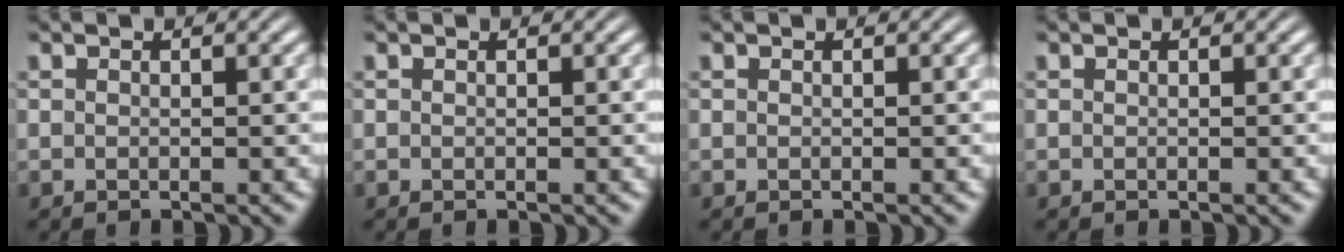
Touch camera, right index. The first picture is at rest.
{"total": 0.0}
{"total": 0.0}
{"total": 0.0}